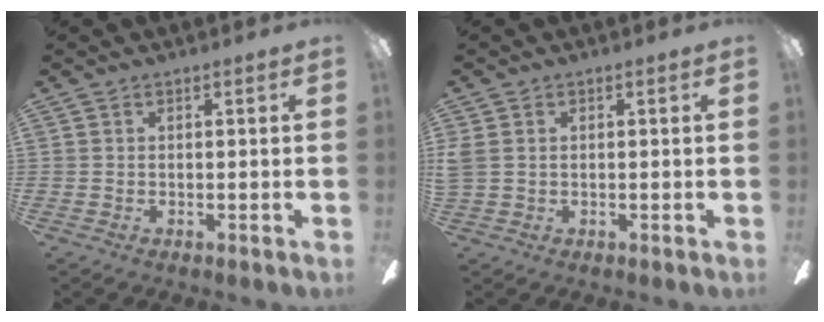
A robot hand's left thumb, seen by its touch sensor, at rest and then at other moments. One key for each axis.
{"total": 2.2, "fx": 0.3, "fy": 1.6, "fz": 1.4, "tx": -0.044, "ty": -0.001, "tz": 0.001}